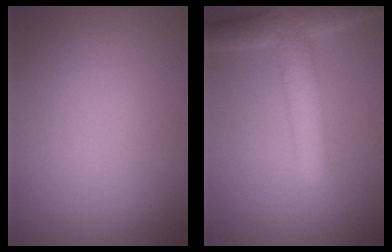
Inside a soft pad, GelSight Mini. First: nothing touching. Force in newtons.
{"total": 5.4, "press": 5.4, "slide": 0.4}